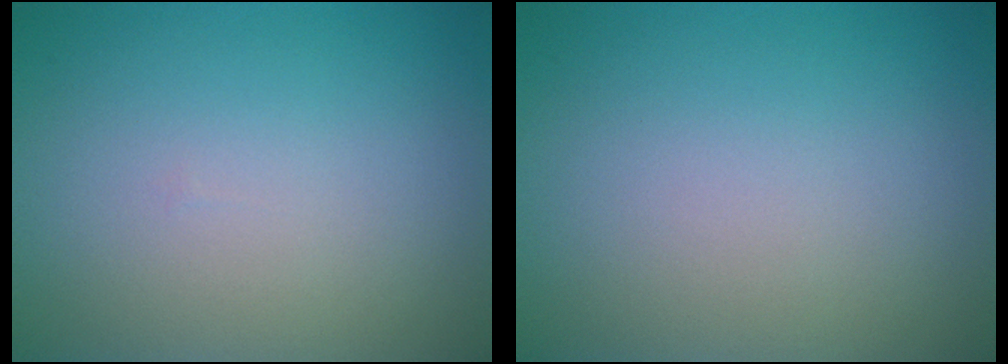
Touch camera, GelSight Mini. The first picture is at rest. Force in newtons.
{"total": 0.0}